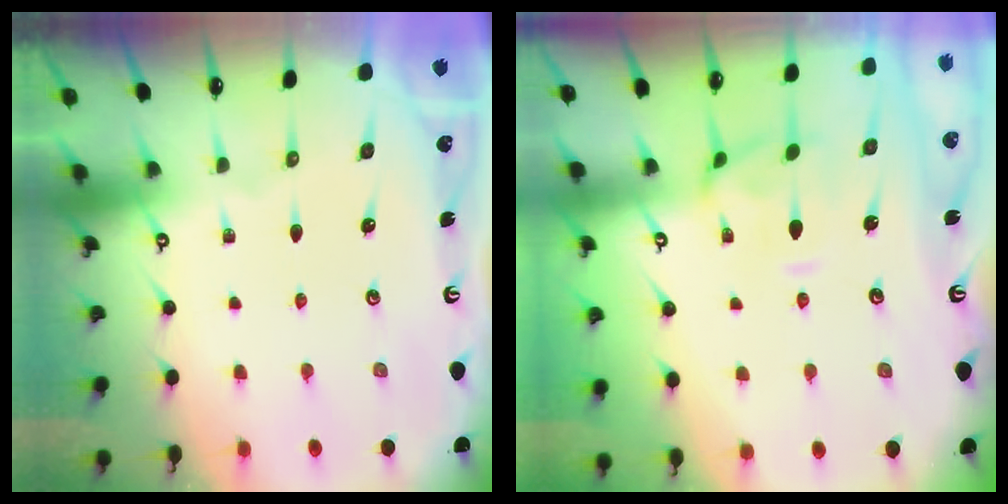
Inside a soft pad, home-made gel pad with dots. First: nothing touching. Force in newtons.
{"total": 1.3, "press": 0.8, "slide": 1.1}